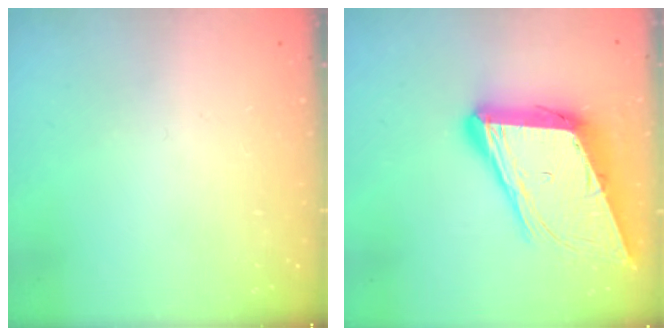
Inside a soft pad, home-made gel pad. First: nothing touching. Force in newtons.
{"total": 17.7, "press": 17.2, "slide": 4.0}